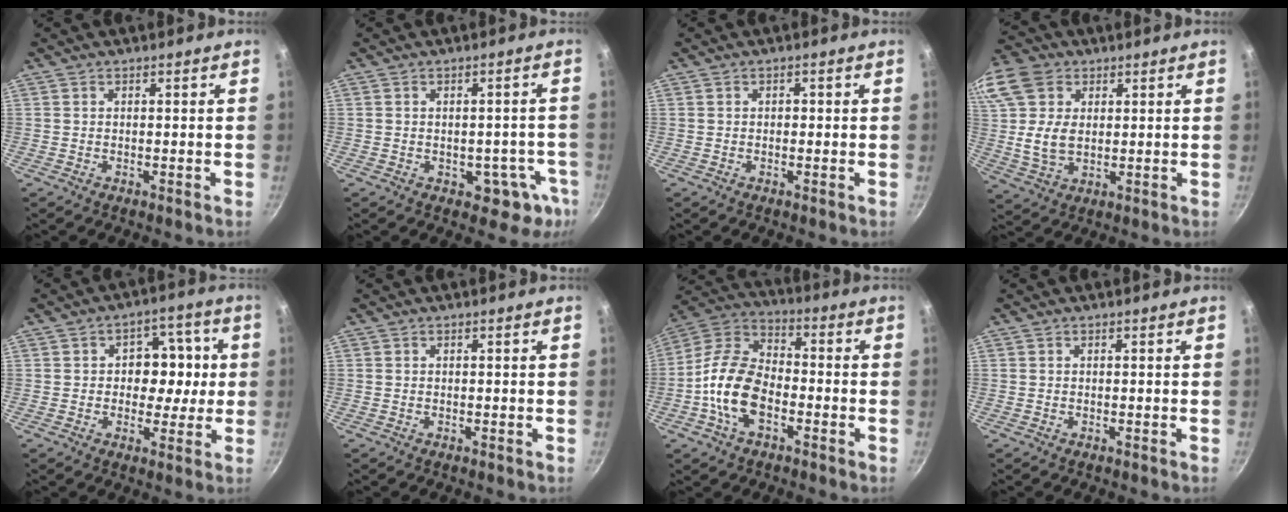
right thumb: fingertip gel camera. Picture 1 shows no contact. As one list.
[{"total": 7.9, "force": [-3.0, 5.3, 5.1], "torque": [-0.010, 0.029, -0.024]}, {"total": 0.7, "force": [-0.1, 0.6, 0.4], "torque": [-0.002, 0.005, -0.001]}, {"total": 16.5, "force": [3.9, 12.3, 10.4], "torque": [-0.215, 0.009, 0.069]}, {"total": 9.0, "force": [0.4, 7.1, 5.5], "torque": [-0.022, 0.011, -0.002]}, {"total": 0.0}, {"total": 14.3, "force": [-4.1, 8.6, 10.6], "torque": [-0.179, 0.043, -0.095]}, {"total": 0.0}]